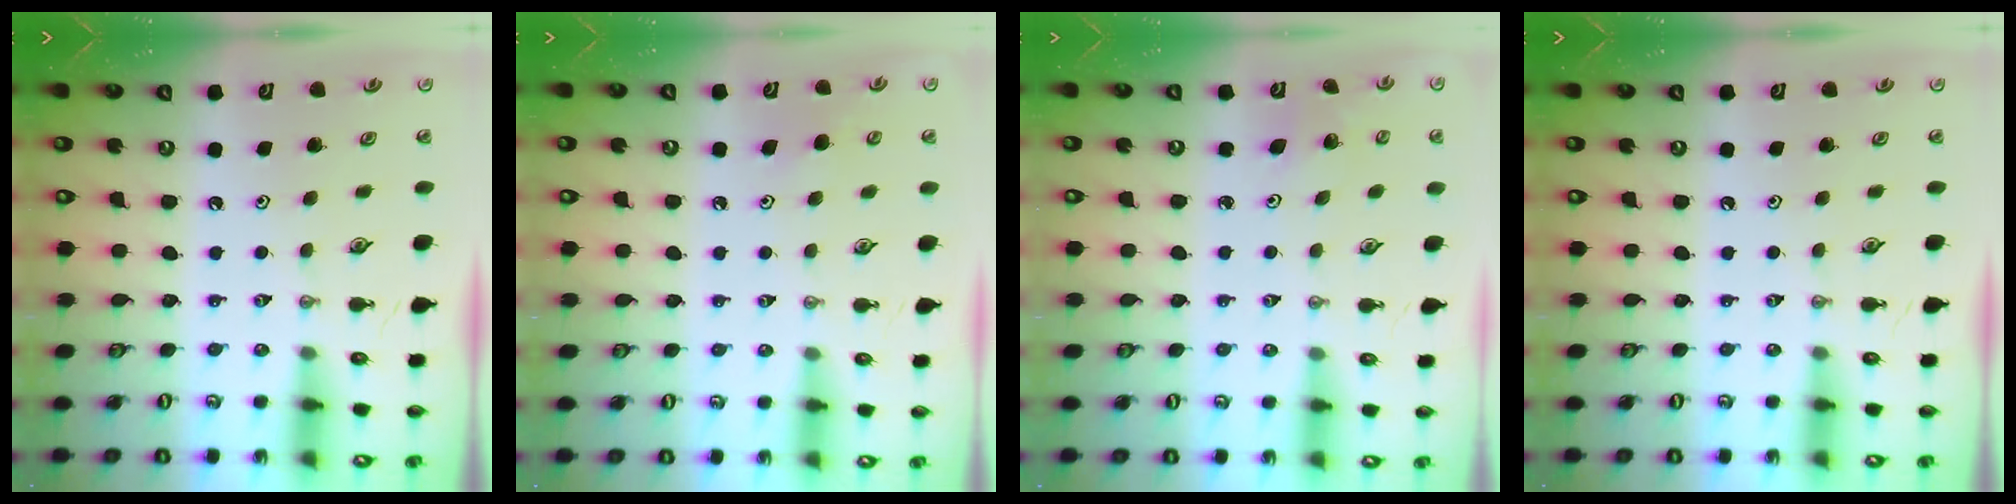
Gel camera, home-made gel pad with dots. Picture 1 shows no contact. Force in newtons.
{"total": 4.9, "press": 4.8, "slide": 0.5}
{"total": 2.8, "press": 2.8, "slide": 0.3}
{"total": 0.0}